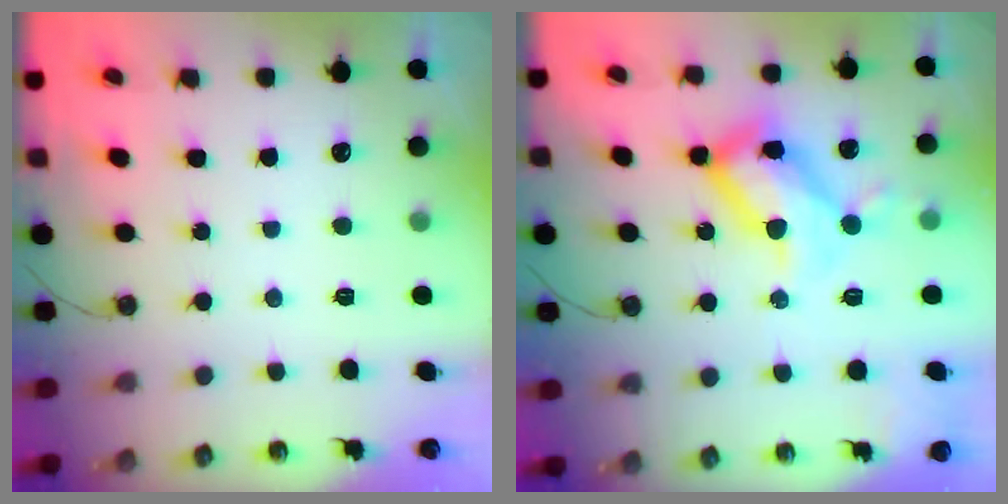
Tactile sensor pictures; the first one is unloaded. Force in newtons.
{"total": 22.8, "press": 22.6, "slide": 2.5}